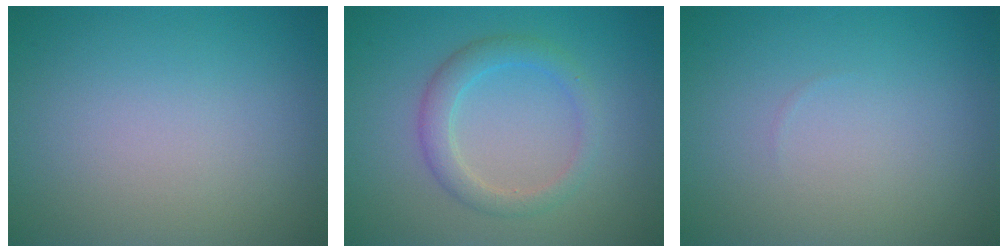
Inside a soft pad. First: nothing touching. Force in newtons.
{"total": 2.7, "press": 2.7, "slide": 0.1}
{"total": 0.0}